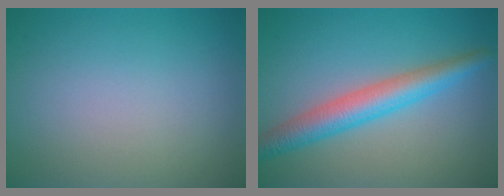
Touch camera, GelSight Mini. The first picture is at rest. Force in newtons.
{"total": 4.7, "press": 4.7, "slide": 0.1}